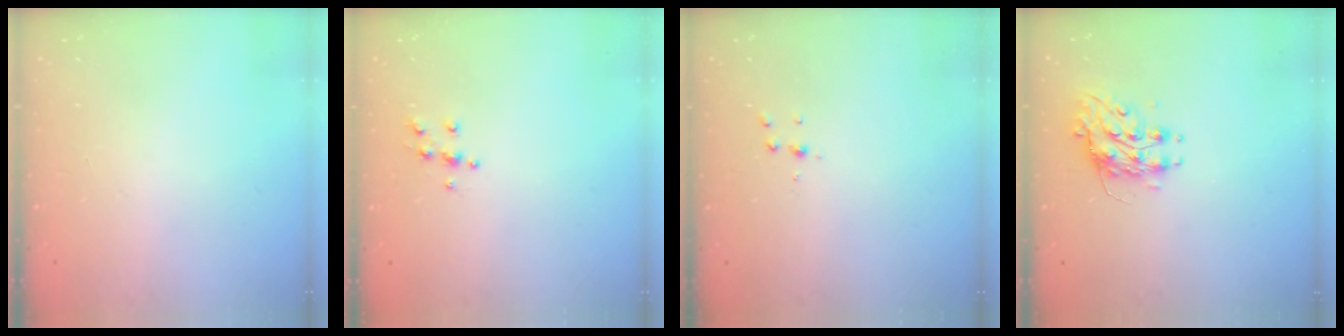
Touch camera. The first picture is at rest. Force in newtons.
{"total": 5.3, "press": 5.2, "slide": 0.5}
{"total": 3.9, "press": 3.9, "slide": 0.4}
{"total": 8.3, "press": 8.2, "slide": 0.6}